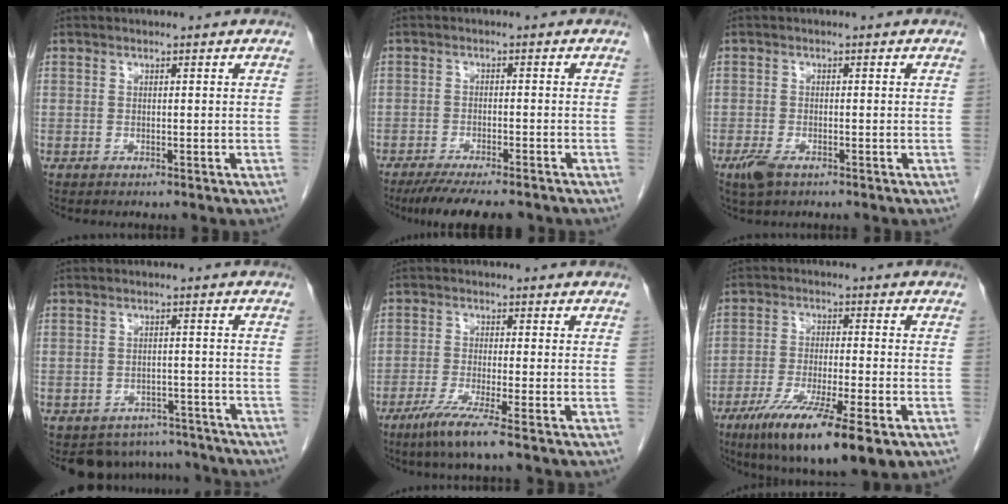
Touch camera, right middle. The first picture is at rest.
{"total": 10.6, "force": [-8.8, 1.7, 5.6], "torque": [-0.082, -0.017, -0.128]}
{"total": 3.2, "force": [-1.9, 1.3, 2.2], "torque": [-0.050, -0.005, -0.030]}
{"total": 8.7, "force": [-7.9, 3.6, -0.2], "torque": [0.011, 0.021, -0.091]}
{"total": 5.8, "force": [-3.6, -0.9, 4.5], "torque": [-0.087, -0.021, -0.071]}
{"total": 14.5, "force": [-8.3, 2.0, 11.8], "torque": [-0.184, -0.038, -0.134]}